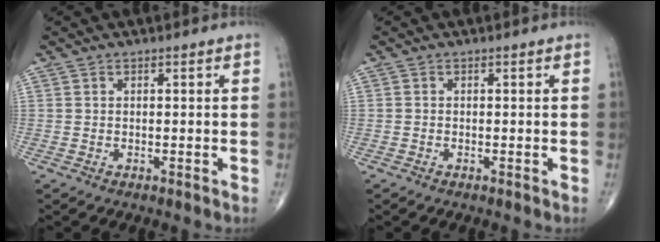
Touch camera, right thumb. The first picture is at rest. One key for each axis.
{"total": 0.0}